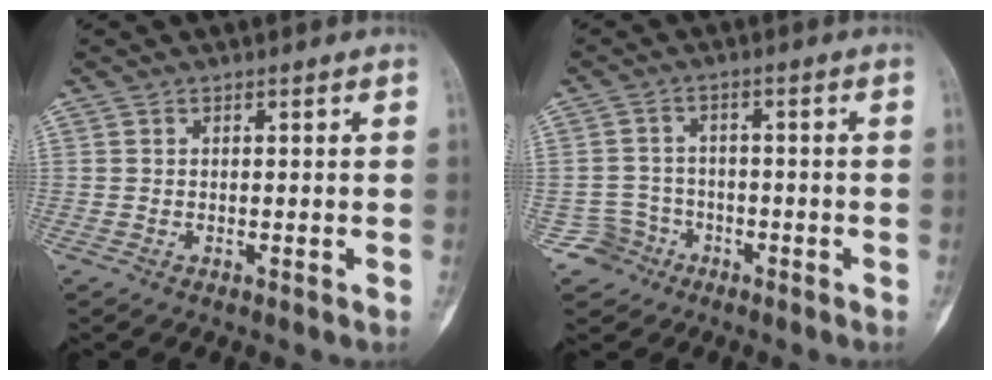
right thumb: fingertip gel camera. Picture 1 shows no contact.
{"total": 4.7, "force": [-2.6, 3.9, -0.3], "torque": [0.035, 0.024, -0.047]}